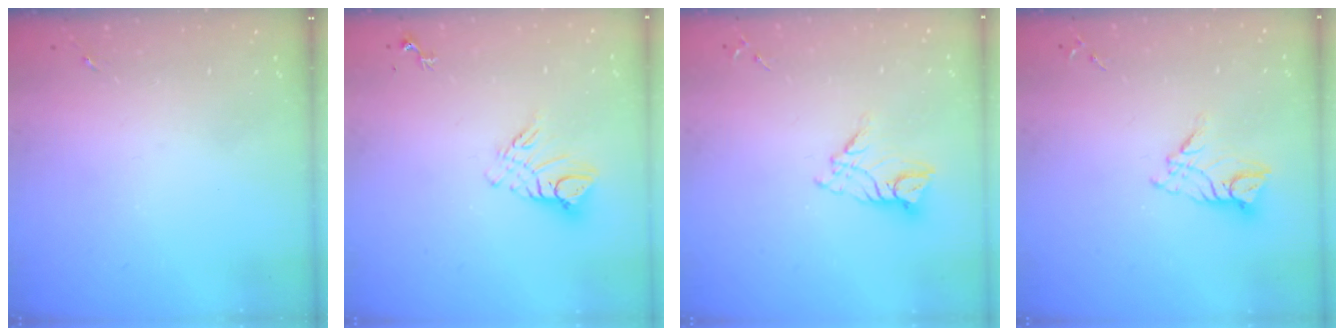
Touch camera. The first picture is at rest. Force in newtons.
{"total": 10.2, "press": 10.1, "slide": 0.8}
{"total": 9.7, "press": 9.6, "slide": 0.9}
{"total": 9.7, "press": 9.6, "slide": 0.9}